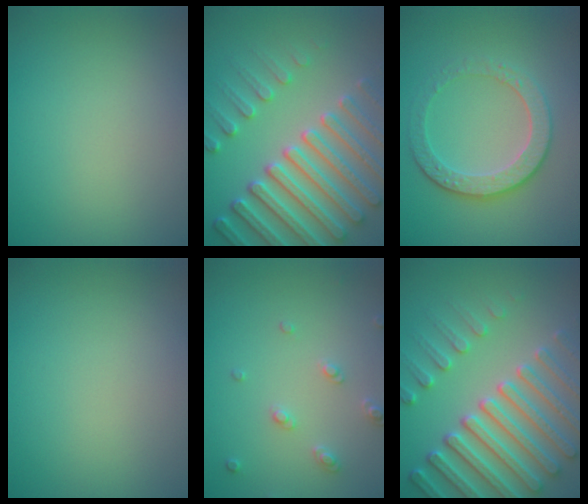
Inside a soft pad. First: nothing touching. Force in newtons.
{"total": 7.5, "press": 7.2, "slide": 2.0}
{"total": 4.3, "press": 3.3, "slide": 2.8}
{"total": 0.0}
{"total": 1.9, "press": 1.8, "slide": 0.5}
{"total": 7.5, "press": 7.2, "slide": 2.0}